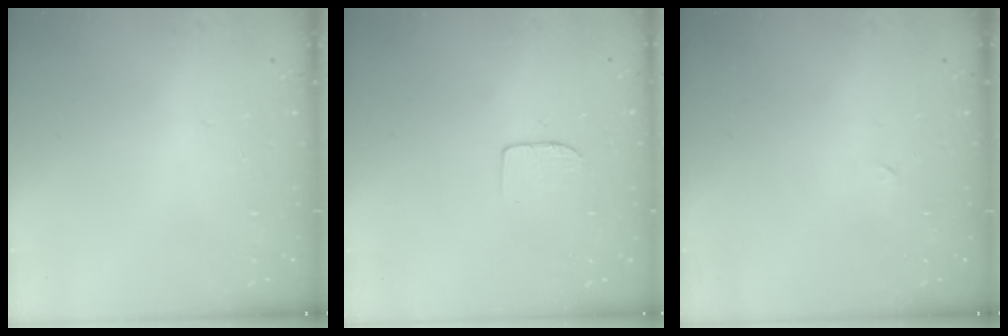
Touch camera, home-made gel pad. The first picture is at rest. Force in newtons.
{"total": 3.7, "press": 3.7, "slide": 0.3}
{"total": 0.0}